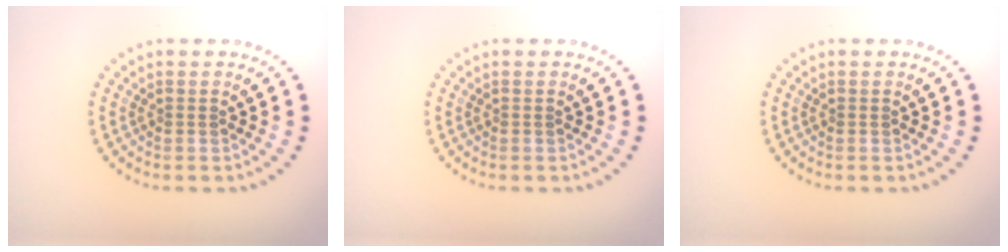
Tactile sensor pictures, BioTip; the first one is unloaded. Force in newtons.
{"total": 0.0}
{"total": 0.0}